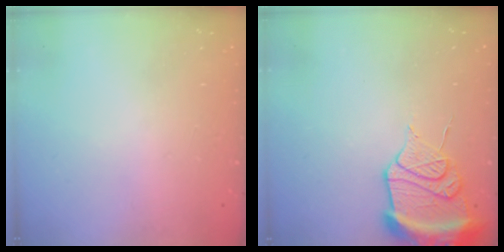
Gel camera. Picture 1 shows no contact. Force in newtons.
{"total": 15.7, "press": 14.5, "slide": 6.0}